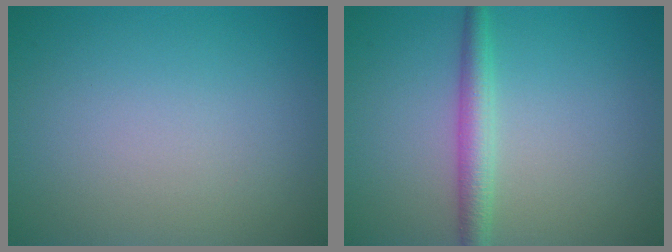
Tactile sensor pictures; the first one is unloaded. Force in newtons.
{"total": 2.7, "press": 2.7, "slide": 0.0}